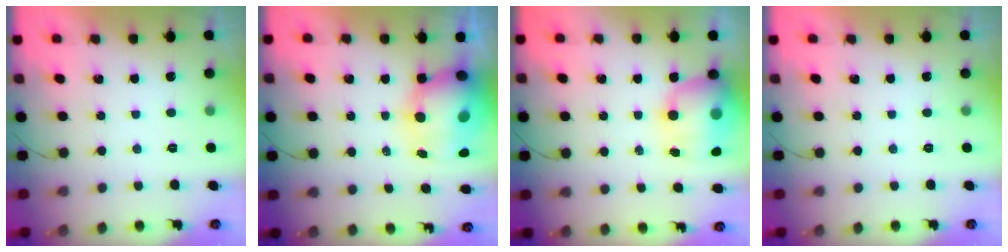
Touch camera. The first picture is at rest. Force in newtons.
{"total": 12.2, "press": 11.8, "slide": 3.0}
{"total": 12.6, "press": 12.2, "slide": 3.2}
{"total": 0.0}